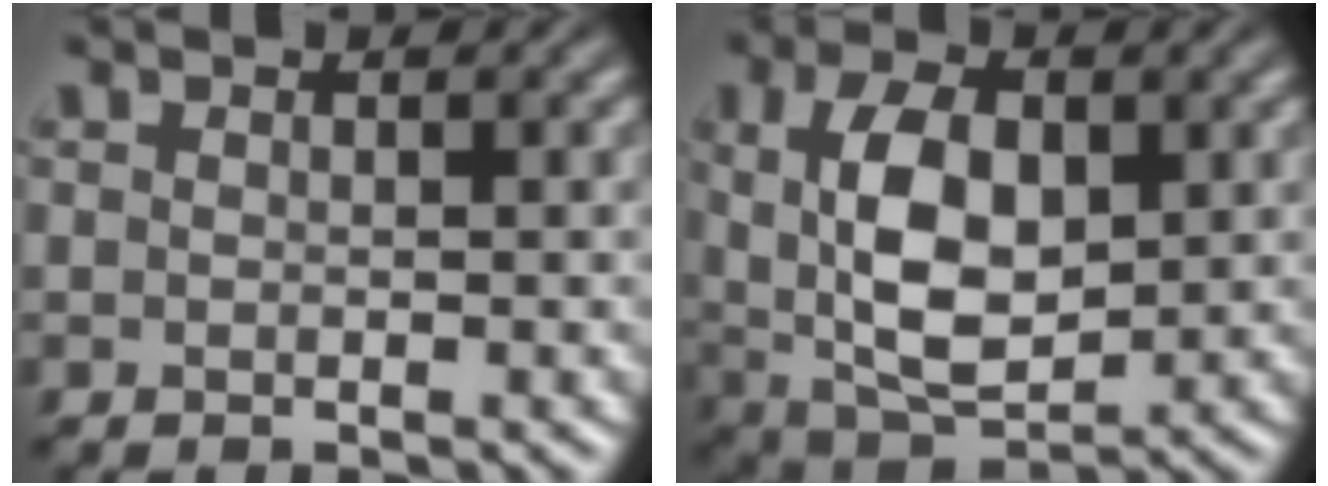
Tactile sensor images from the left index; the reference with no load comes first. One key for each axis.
{"total": 8.1, "fx": 1.1, "fy": 4.3, "fz": 6.8, "tx": -0.132, "ty": 0.004, "tz": 0.019}